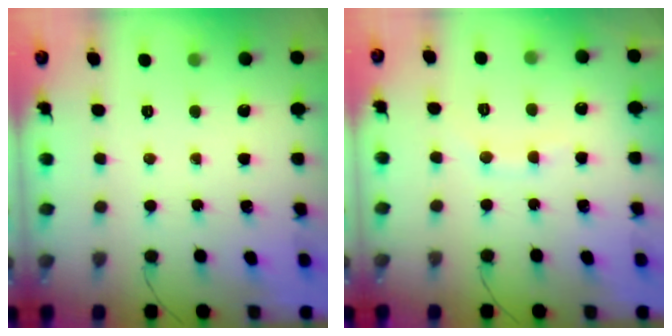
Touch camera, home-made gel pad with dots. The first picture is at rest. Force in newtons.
{"total": 7.3, "press": 7.2, "slide": 1.4}